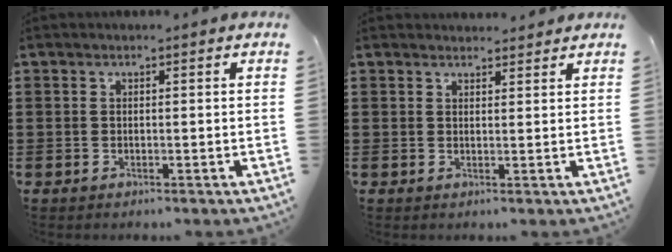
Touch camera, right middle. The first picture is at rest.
{"total": 1.8, "force": [1.8, 0.3, 0.0], "torque": [0.003, 0.001, 0.032]}